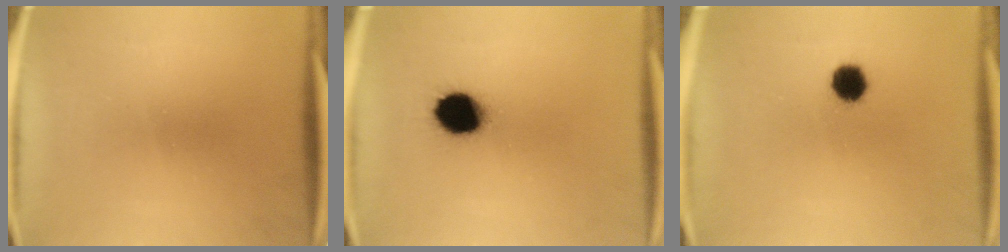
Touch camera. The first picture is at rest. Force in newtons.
{"total": 11.1}
{"total": 5.4}